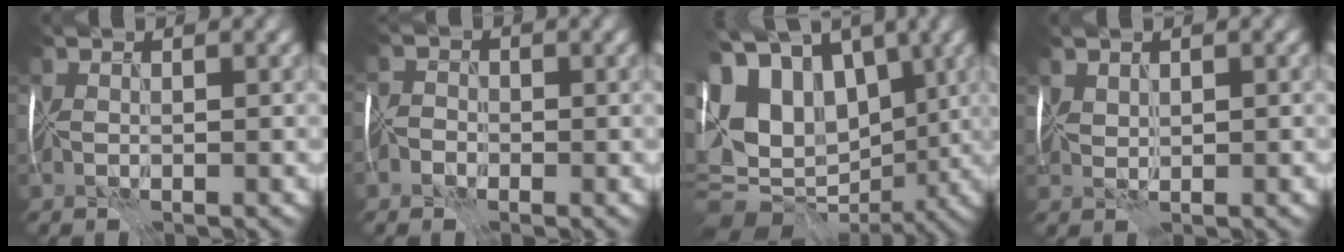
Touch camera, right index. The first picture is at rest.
{"total": 1.7, "force": [-1.4, 0.9, 0.0], "torque": [0.016, 0.008, -0.034]}
{"total": 14.8, "force": [3.8, 10.0, 10.2], "torque": [-0.196, 0.014, 0.080]}
{"total": 0.9, "force": [0.9, -0.1, -0.1], "torque": [-0.001, -0.002, 0.029]}